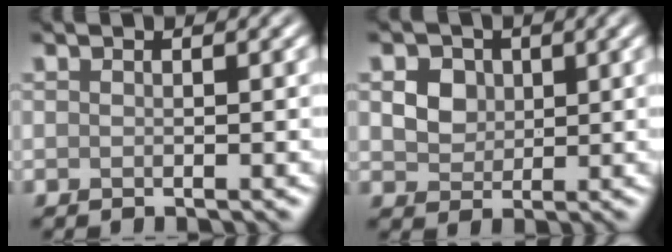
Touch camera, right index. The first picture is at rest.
{"total": 5.4, "force": [2.1, 4.2, 2.7], "torque": [-0.055, 0.021, 0.030]}